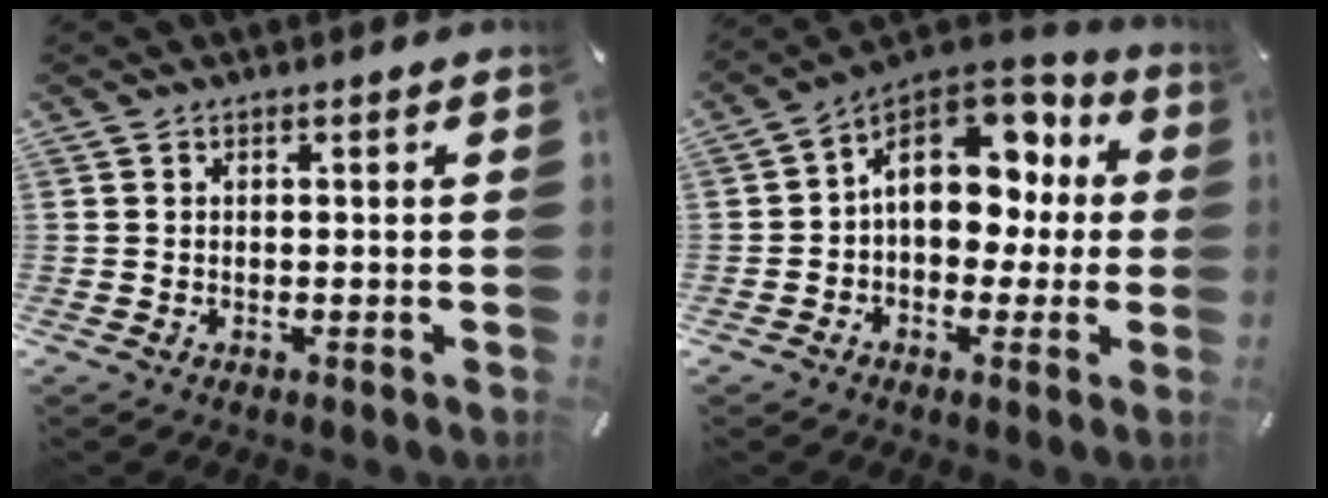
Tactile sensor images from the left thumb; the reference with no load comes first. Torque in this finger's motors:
{"motor_torque": [2.38, 2.38, 0.57, 0.25, 0.16]}